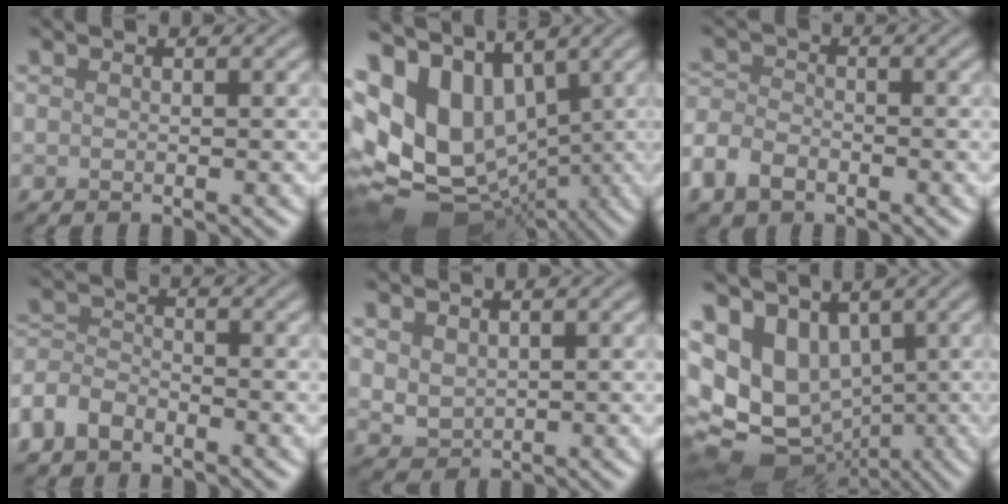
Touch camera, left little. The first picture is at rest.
{"total": 13.7, "force": [1.7, 10.2, 9.1], "torque": [-0.188, -0.004, 0.048]}
{"total": 3.7, "force": [-2.2, 2.3, 1.9], "torque": [-0.043, -0.002, -0.056]}
{"total": 3.3, "force": [-2.4, 1.8, 1.4], "torque": [-0.030, 0.003, -0.060]}
{"total": 2.1, "force": [1.0, 1.5, 1.1], "torque": [-0.027, -0.005, 0.027]}
{"total": 10.4, "force": [0.2, 8.3, 6.2], "torque": [-0.119, -0.021, 0.031]}